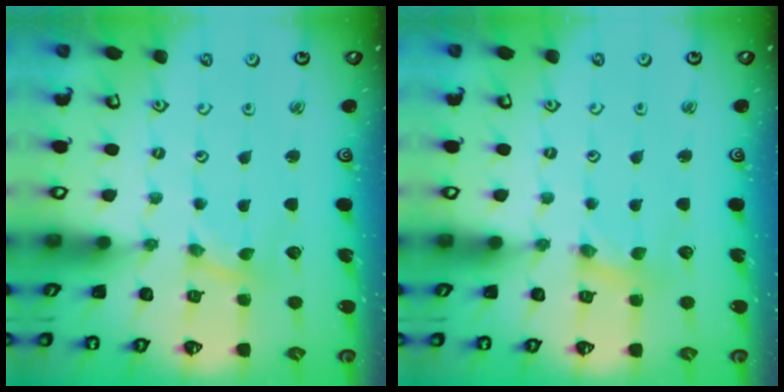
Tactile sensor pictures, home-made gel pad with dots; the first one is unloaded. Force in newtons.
{"total": 1.2, "press": 1.2, "slide": 0.2}